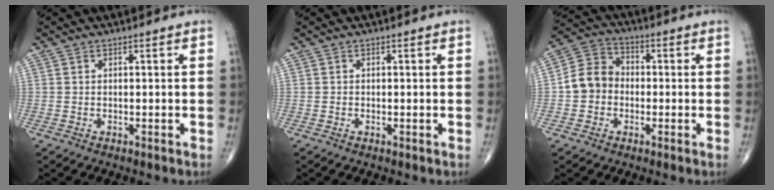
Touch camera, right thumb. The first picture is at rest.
{"total": 0.0}
{"total": 8.2, "force": [-1.0, 7.1, 4.0], "torque": [-0.056, 0.032, -0.033]}